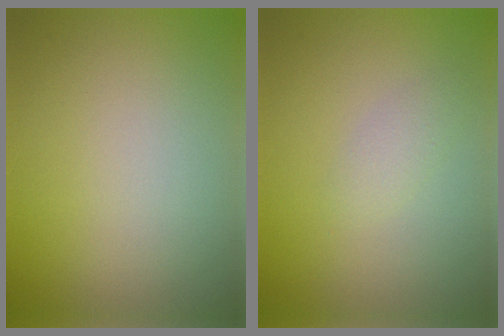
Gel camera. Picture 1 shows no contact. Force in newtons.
{"total": 1.3, "press": 1.3, "slide": 0.1}